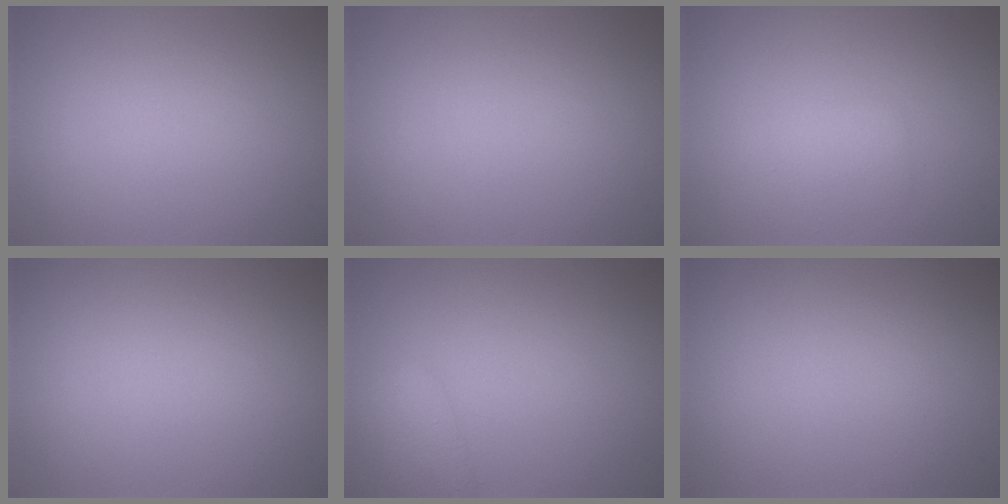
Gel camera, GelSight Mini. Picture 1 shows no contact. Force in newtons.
{"total": 0.0}
{"total": 1.5, "press": 1.5, "slide": 0.1}
{"total": 0.0}
{"total": 2.3, "press": 2.2, "slide": 0.2}
{"total": 0.0}